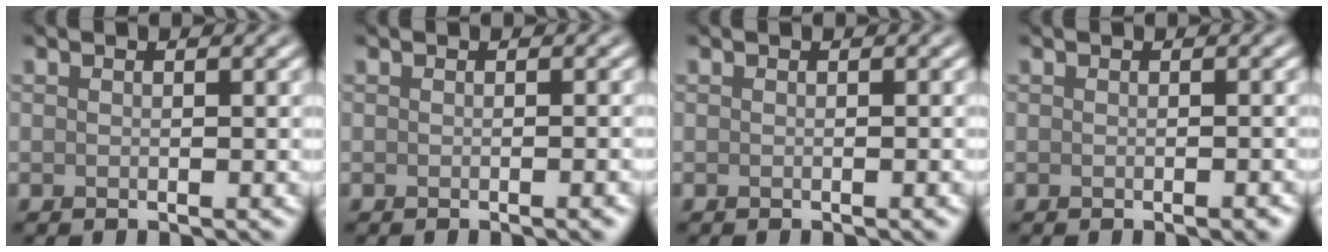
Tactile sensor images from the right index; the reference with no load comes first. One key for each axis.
{"total": 1.4, "fx": -0.5, "fy": 0.4, "fz": 1.2, "tx": -0.009, "ty": 0.001, "tz": -0.008}
{"total": 0.7, "fx": -0.2, "fy": 0.2, "fz": 0.6, "tx": -0.005, "ty": 0.002, "tz": -0.004}
{"total": 0.9, "fx": -0.4, "fy": 0.2, "fz": 0.7, "tx": -0.011, "ty": -0.001, "tz": -0.004}